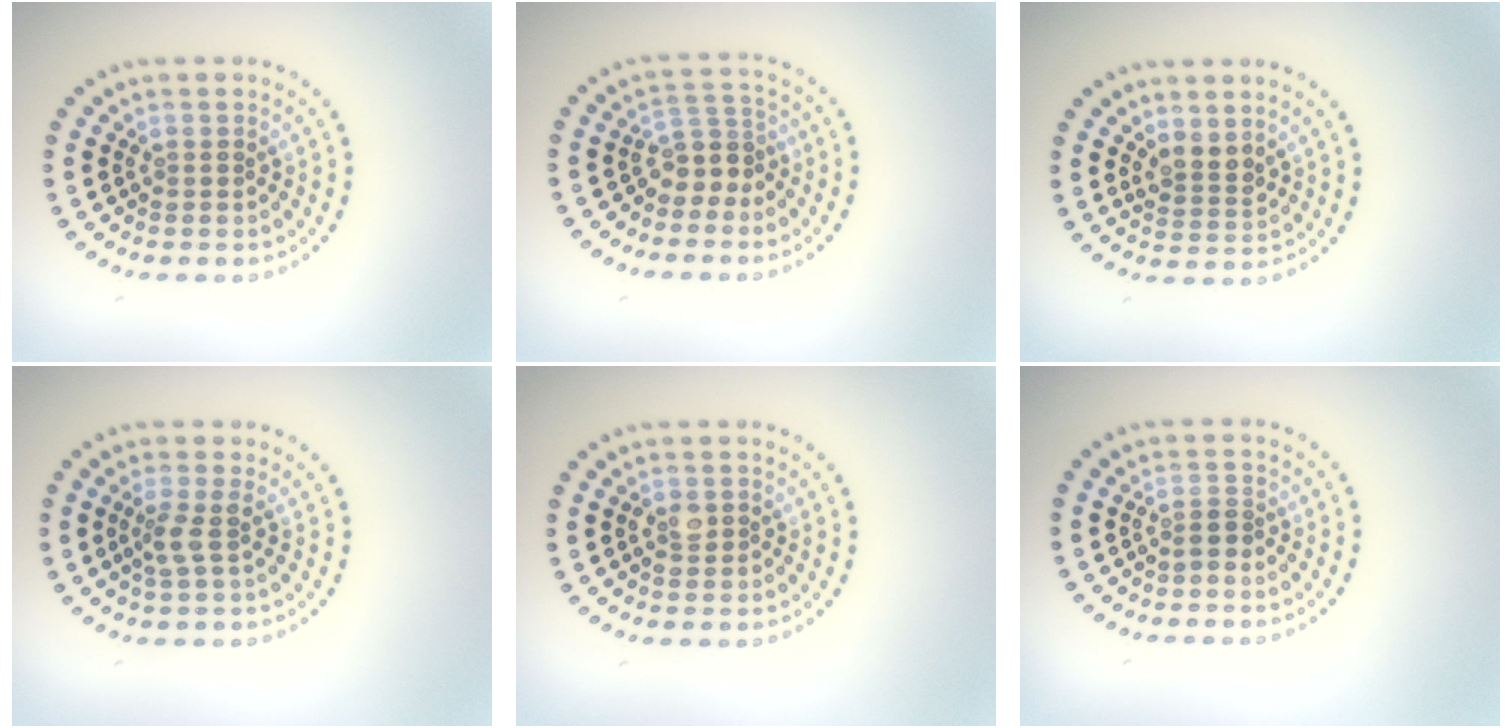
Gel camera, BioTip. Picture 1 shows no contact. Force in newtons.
{"total": 2.8, "press": 2.1, "slide": 1.9}
{"total": 2.1, "press": 1.7, "slide": 1.2}
{"total": 1.8, "press": 1.4, "slide": 1.2}
{"total": 1.4, "press": 1.3, "slide": 0.3}
{"total": 1.0, "press": 0.7, "slide": 0.7}